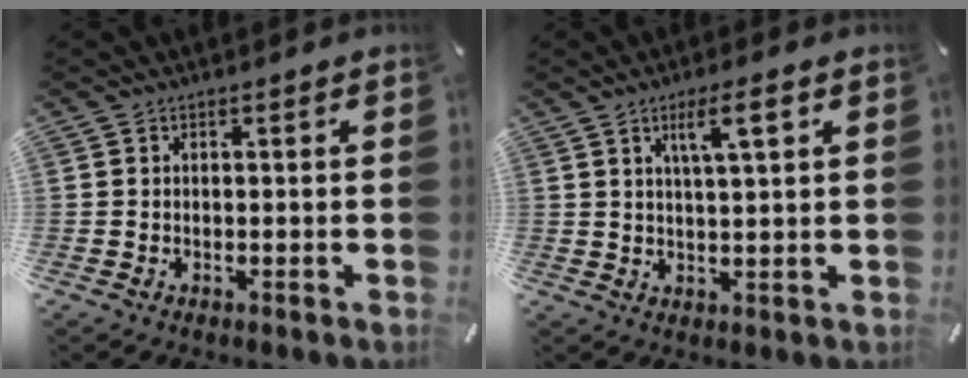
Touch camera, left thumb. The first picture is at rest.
{"total": 6.9, "force": [3.2, 1.4, 5.9], "torque": [-0.107, -0.003, 0.048]}